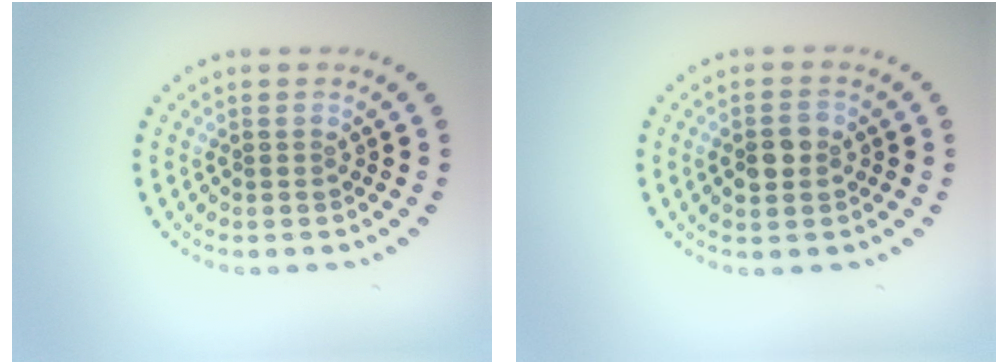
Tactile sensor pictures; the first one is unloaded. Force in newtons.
{"total": 2.5, "press": 2.5, "slide": 0.2}